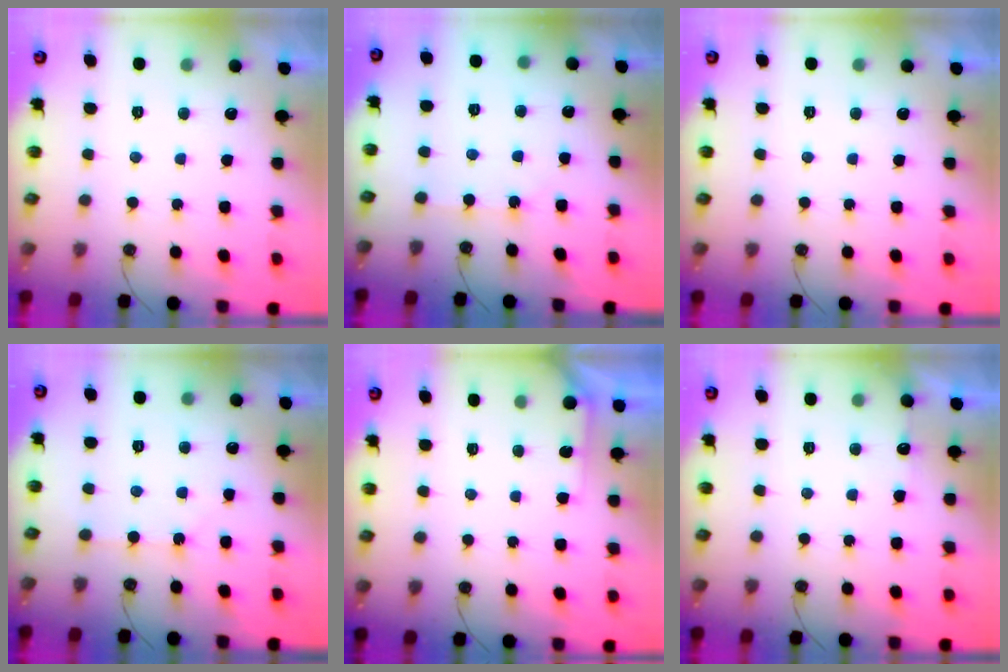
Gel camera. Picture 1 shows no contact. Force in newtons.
{"total": 2.7, "press": 2.7, "slide": 0.5}
{"total": 0.0}
{"total": 3.4, "press": 3.4, "slide": 0.5}
{"total": 3.6, "press": 3.6, "slide": 0.5}
{"total": 5.7, "press": 5.6, "slide": 0.6}